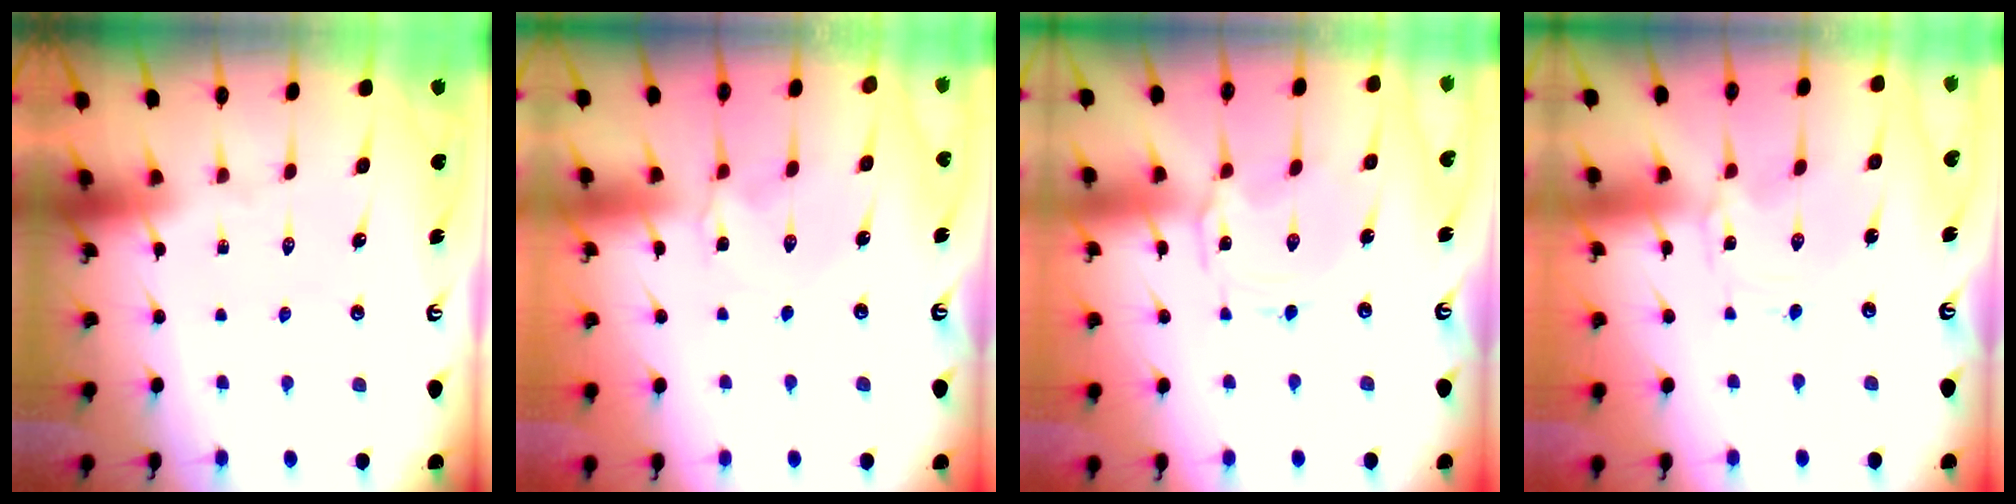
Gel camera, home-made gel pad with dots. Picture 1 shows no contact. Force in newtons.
{"total": 1.8, "press": 1.8, "slide": 0.3}
{"total": 1.2, "press": 1.1, "slide": 0.4}
{"total": 0.0}